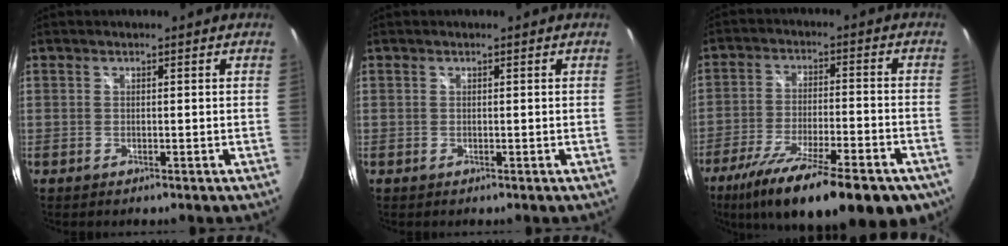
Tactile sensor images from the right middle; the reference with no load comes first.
{"total": 0.0}
{"total": 23.0, "force": [-15.9, 6.2, 15.4], "torque": [-0.264, -0.057, -0.238]}